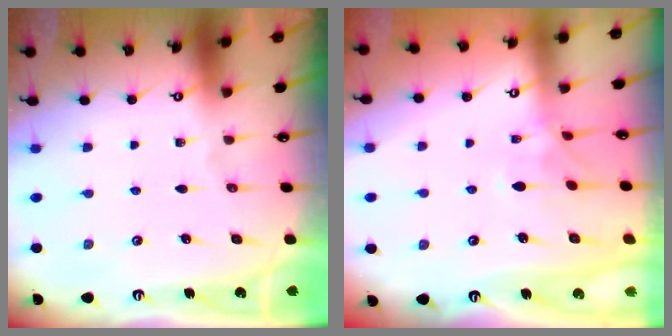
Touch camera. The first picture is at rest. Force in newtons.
{"total": 1.7, "press": 1.4, "slide": 1.0}